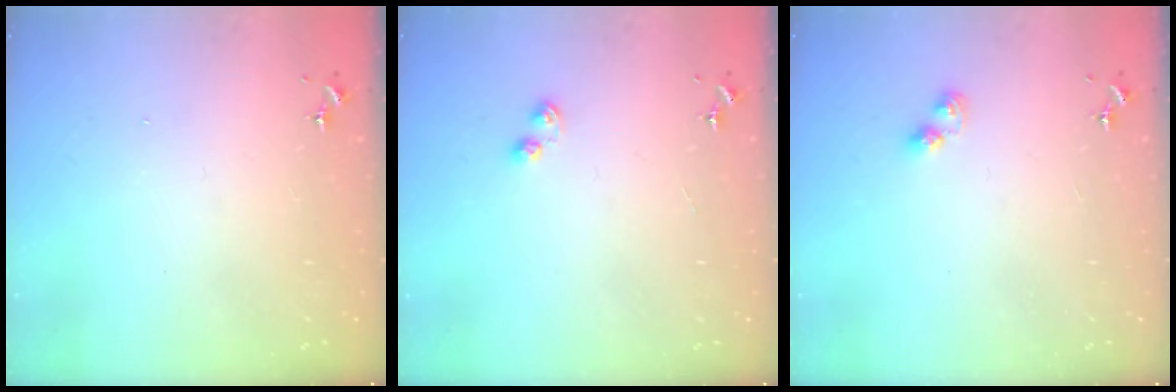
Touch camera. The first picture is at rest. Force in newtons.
{"total": 4.4, "press": 4.4, "slide": 0.5}
{"total": 3.5, "press": 3.5, "slide": 0.4}